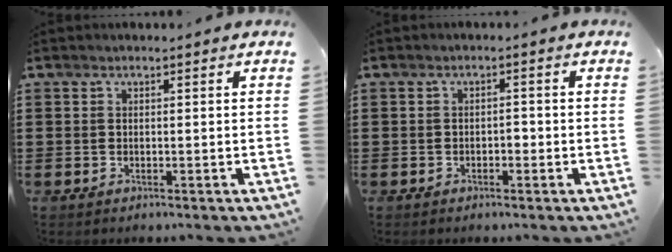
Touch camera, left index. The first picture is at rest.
{"total": 1.0, "force": [-0.6, 0.5, 0.7], "torque": [-0.017, 0.000, -0.013]}